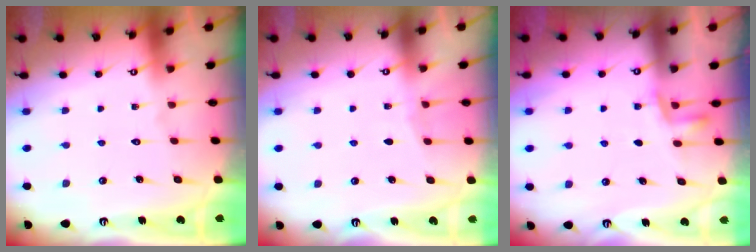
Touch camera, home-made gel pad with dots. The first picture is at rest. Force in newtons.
{"total": 3.6, "press": 3.6, "slide": 0.5}
{"total": 3.6, "press": 3.6, "slide": 0.7}